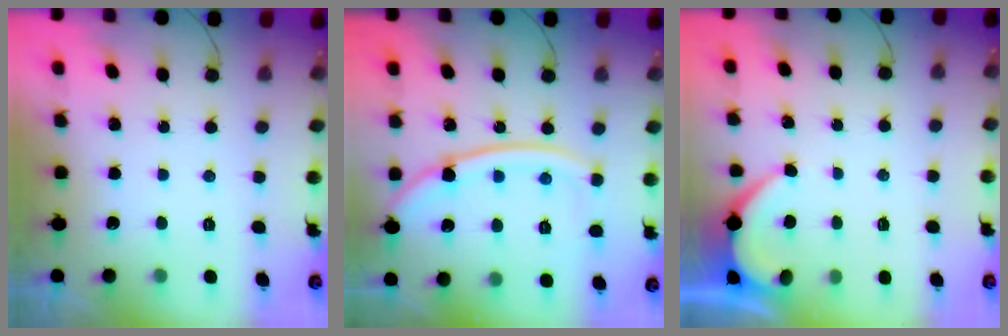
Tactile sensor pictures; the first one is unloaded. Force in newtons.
{"total": 12.6, "press": 12.5, "slide": 1.5}
{"total": 2.6, "press": 2.6, "slide": 0.4}